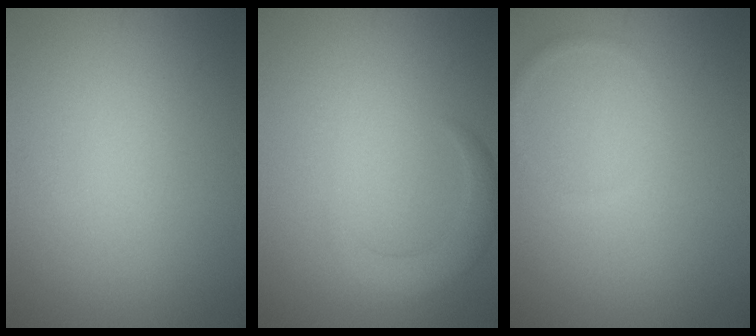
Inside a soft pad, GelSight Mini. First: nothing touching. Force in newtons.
{"total": 2.7, "press": 2.6, "slide": 0.3}
{"total": 0.7, "press": 0.7, "slide": 0.0}